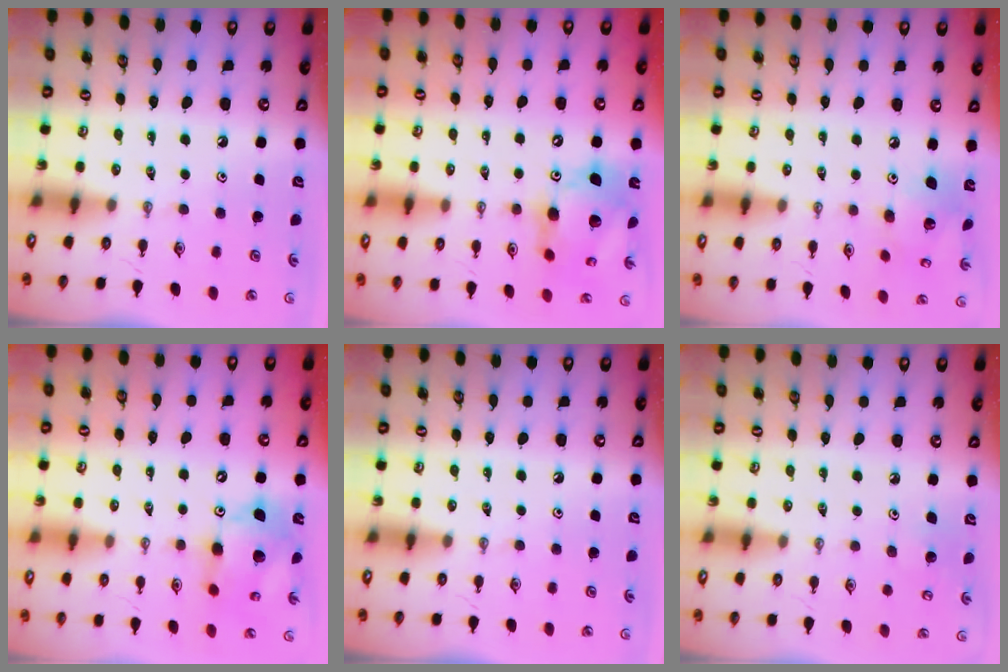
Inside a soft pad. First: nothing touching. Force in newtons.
{"total": 15.5, "press": 15.5, "slide": 1.6}
{"total": 10.2, "press": 10.1, "slide": 0.5}
{"total": 13.1, "press": 13.0, "slide": 1.2}
{"total": 0.0}
{"total": 7.0, "press": 7.0, "slide": 0.8}